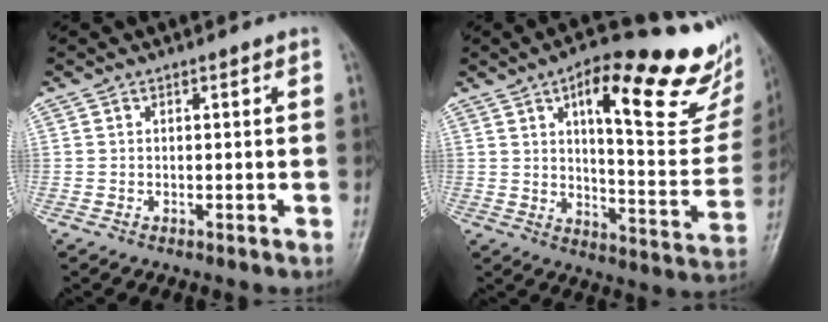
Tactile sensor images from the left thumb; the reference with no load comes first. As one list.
[{"total": 26.6, "force": [13.9, 8.4, 21.0], "torque": [-0.244, -0.032, 0.200]}]